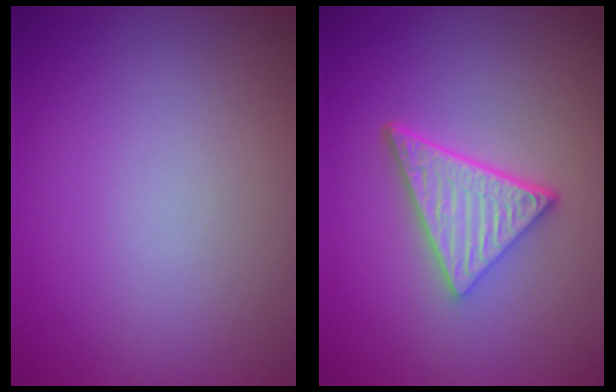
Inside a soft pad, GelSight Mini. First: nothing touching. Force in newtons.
{"total": 5.3, "press": 3.7, "slide": 3.8}